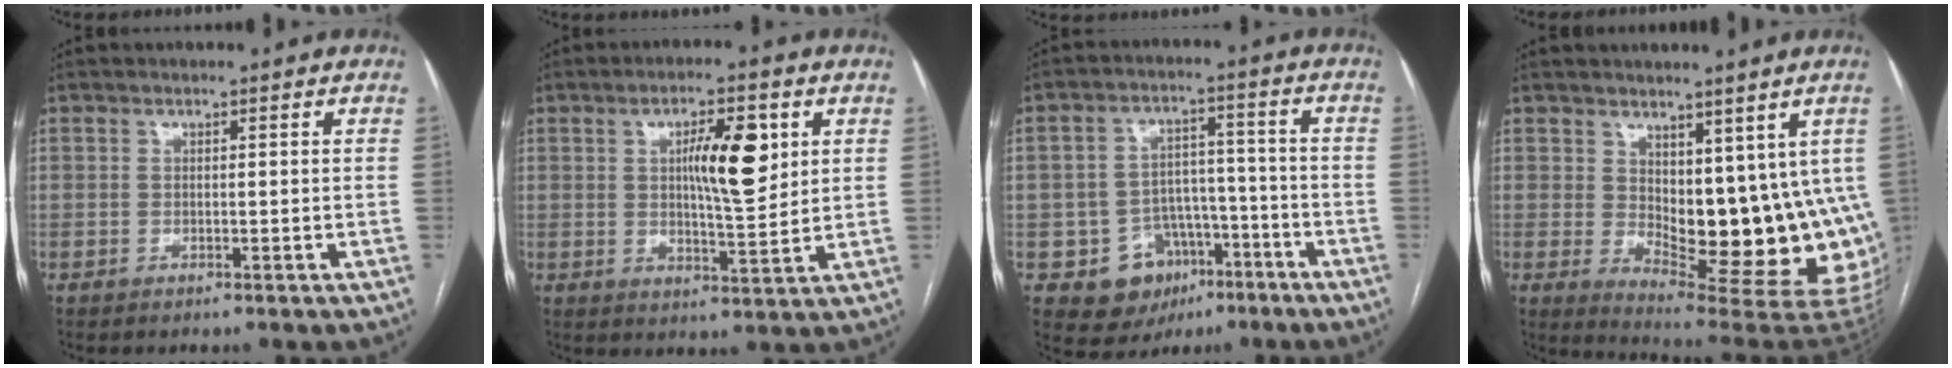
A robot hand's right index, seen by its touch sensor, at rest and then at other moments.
{"total": 8.9, "force": [2.6, 2.1, 8.3], "torque": [-0.138, 0.005, 0.045]}
{"total": 9.5, "force": [-4.6, 7.9, 2.9], "torque": [-0.039, 0.029, -0.058]}
{"total": 15.7, "force": [2.4, 7.6, 13.5], "torque": [-0.168, -0.025, 0.052]}